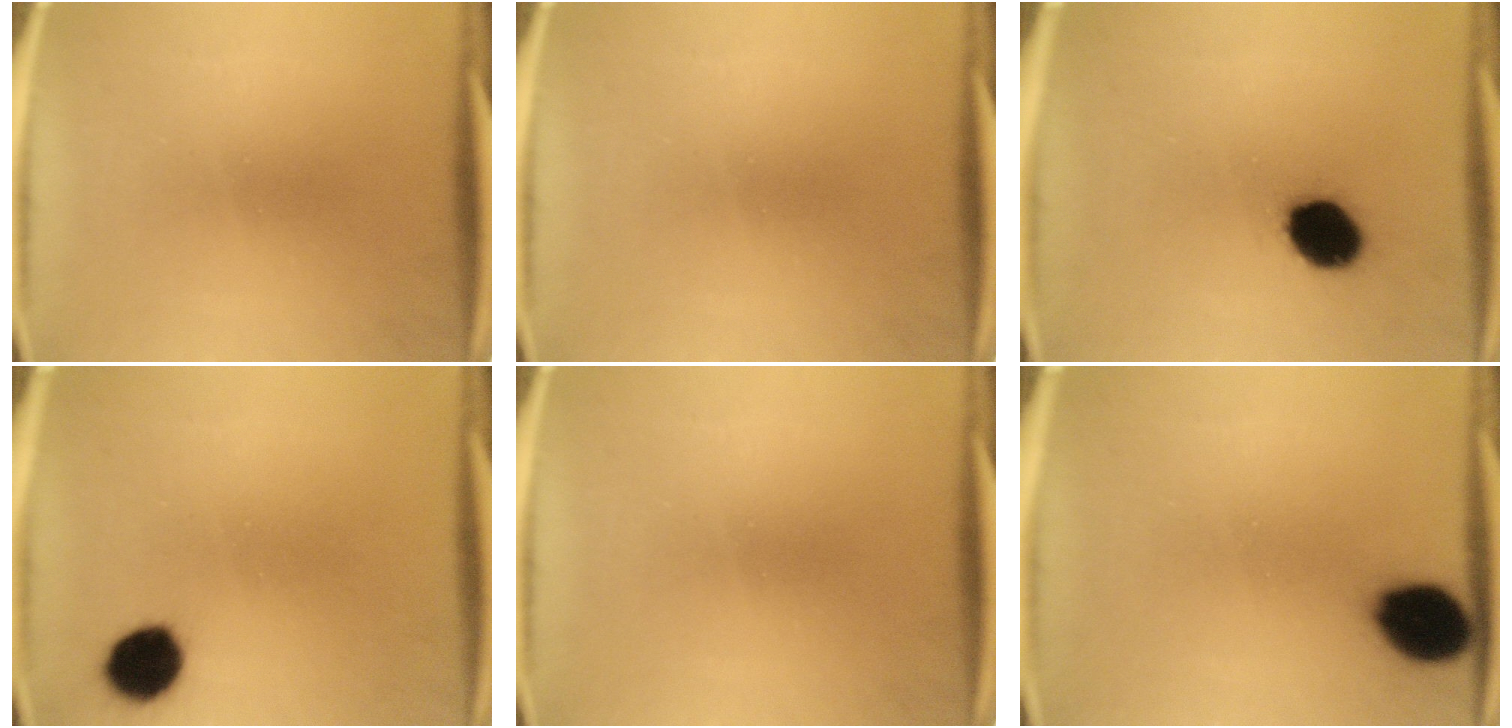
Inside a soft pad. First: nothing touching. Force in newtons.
{"total": 0.0}
{"total": 10.9}
{"total": 8.0}
{"total": 0.0}
{"total": 11.9}